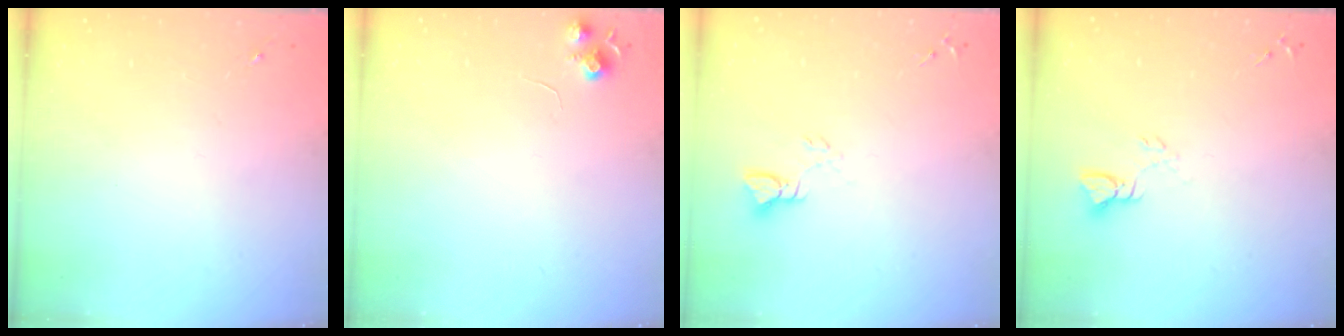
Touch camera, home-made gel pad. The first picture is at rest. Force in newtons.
{"total": 6.5, "press": 6.5, "slide": 0.8}
{"total": 2.8, "press": 2.8, "slide": 0.2}
{"total": 2.8, "press": 2.8, "slide": 0.2}